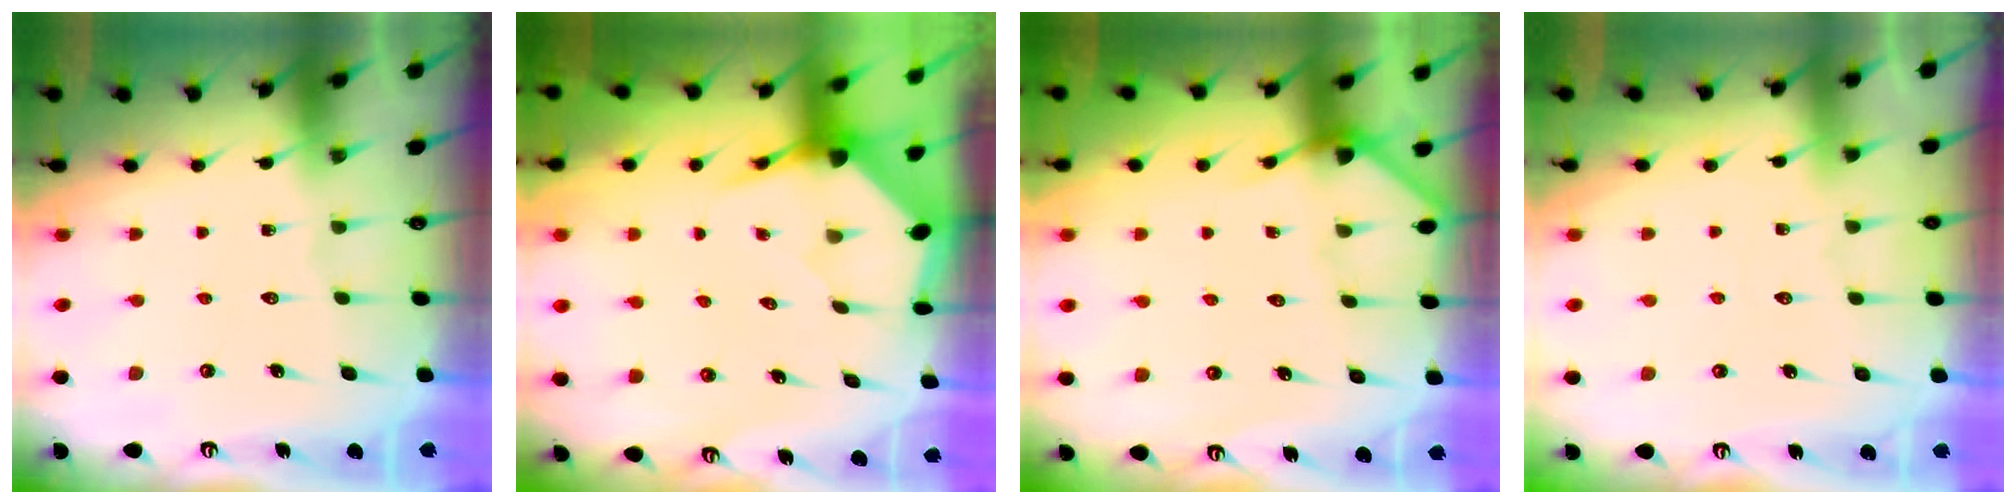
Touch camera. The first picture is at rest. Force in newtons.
{"total": 3.5, "press": 3.5, "slide": 0.4}
{"total": 4.4, "press": 4.4, "slide": 0.4}
{"total": 2.1, "press": 2.1, "slide": 0.2}